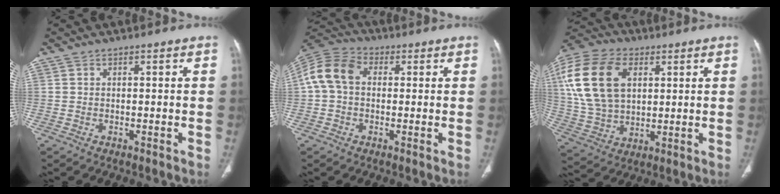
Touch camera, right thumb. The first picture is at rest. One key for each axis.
{"total": 9.7, "fx": 0.9, "fy": 7.1, "fz": 6.5, "tx": -0.128, "ty": 0.032, "tz": 0.007}
{"total": 20.1, "fx": 5.5, "fy": 13.1, "fz": 14.2, "tx": -0.285, "ty": -0.001, "tz": 0.103}